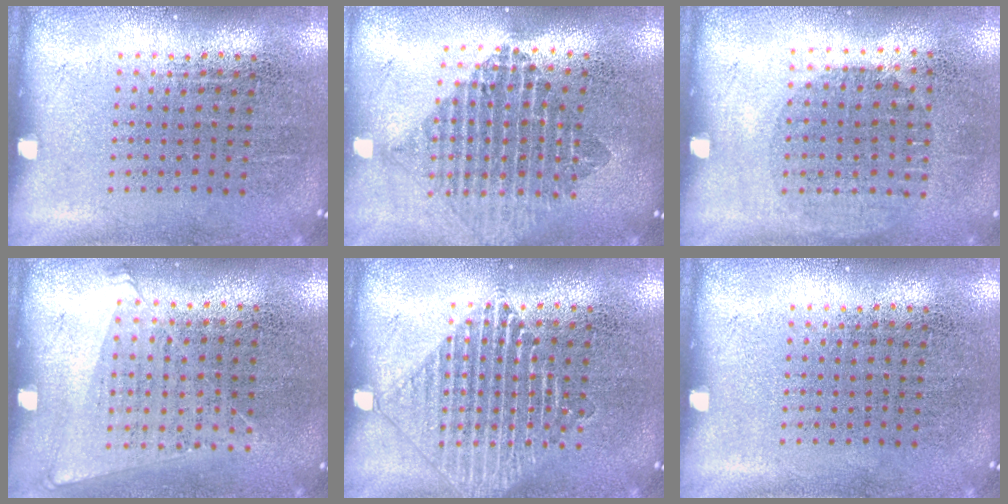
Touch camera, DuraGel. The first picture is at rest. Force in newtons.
{"total": 2.1, "press": 1.7, "slide": 1.2}
{"total": 1.0, "press": 0.9, "slide": 0.3}
{"total": 1.0, "press": 0.9, "slide": 0.5}
{"total": 2.3, "press": 2.3, "slide": 0.3}
{"total": 0.0}